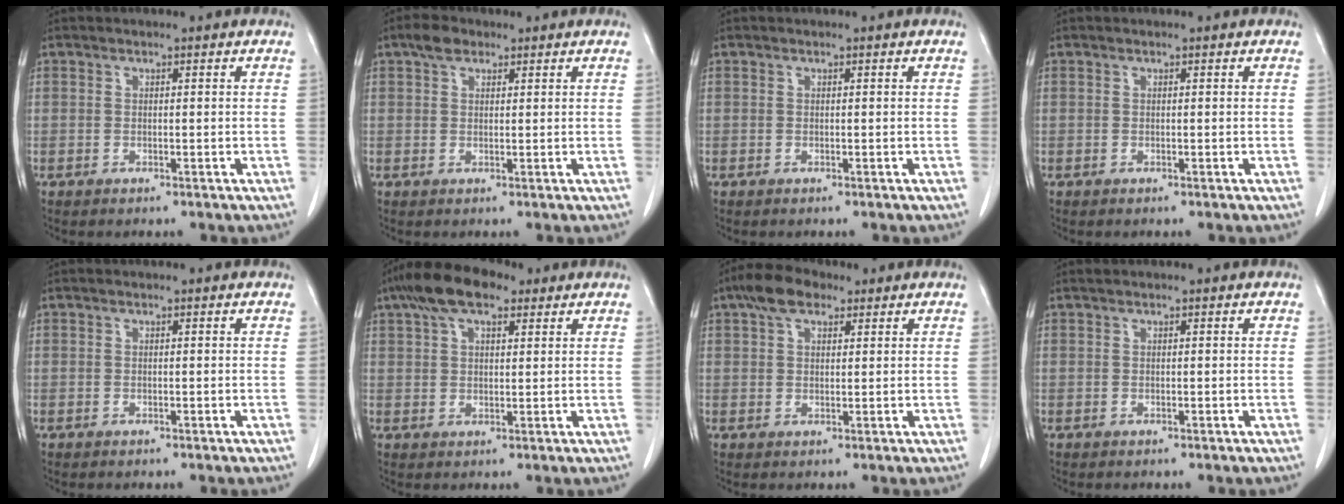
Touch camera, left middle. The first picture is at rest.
{"total": 2.9, "force": [1.9, 1.6, 1.5], "torque": [-0.031, 0.009, 0.033]}
{"total": 0.0}
{"total": 0.0}
{"total": 0.0}
{"total": 9.1, "force": [5.8, 3.6, 6.1], "torque": [-0.118, 0.032, 0.103]}
{"total": 5.8, "force": [3.6, 2.8, 3.6], "torque": [-0.071, 0.022, 0.065]}
{"total": 0.5, "force": [0.4, -0.1, 0.2], "torque": [-0.012, 0.008, 0.011]}